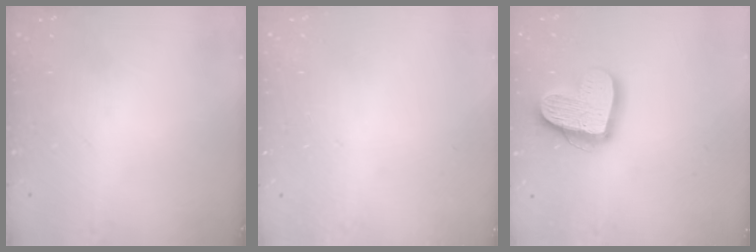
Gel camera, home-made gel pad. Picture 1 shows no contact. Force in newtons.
{"total": 0.0}
{"total": 18.1, "press": 18.0, "slide": 1.8}